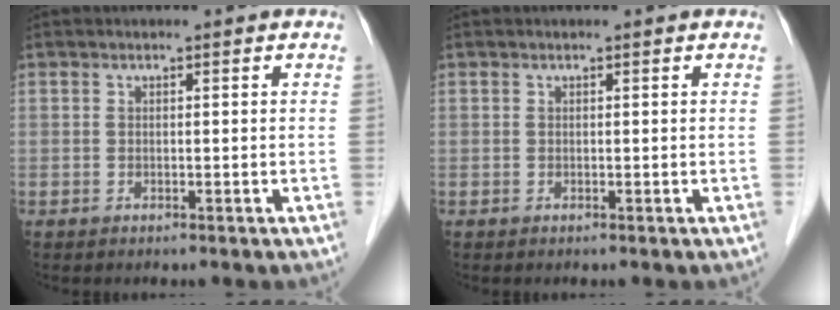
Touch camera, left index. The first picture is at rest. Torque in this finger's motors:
{"motor_torque": [-0.04, -0.70, 0.07, 0.00]}